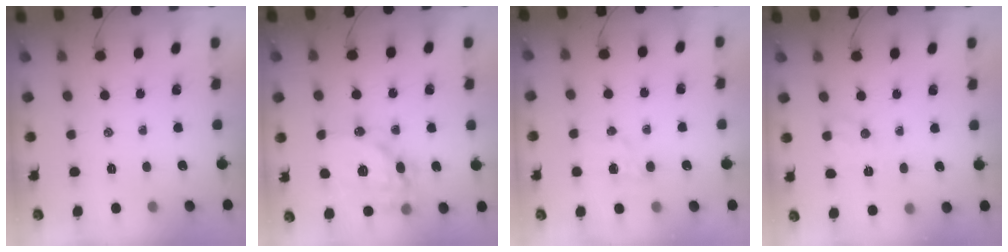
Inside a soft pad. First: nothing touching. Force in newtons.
{"total": 16.5, "press": 16.2, "slide": 3.2}
{"total": 4.4, "press": 4.2, "slide": 1.3}
{"total": 6.7, "press": 6.6, "slide": 1.5}